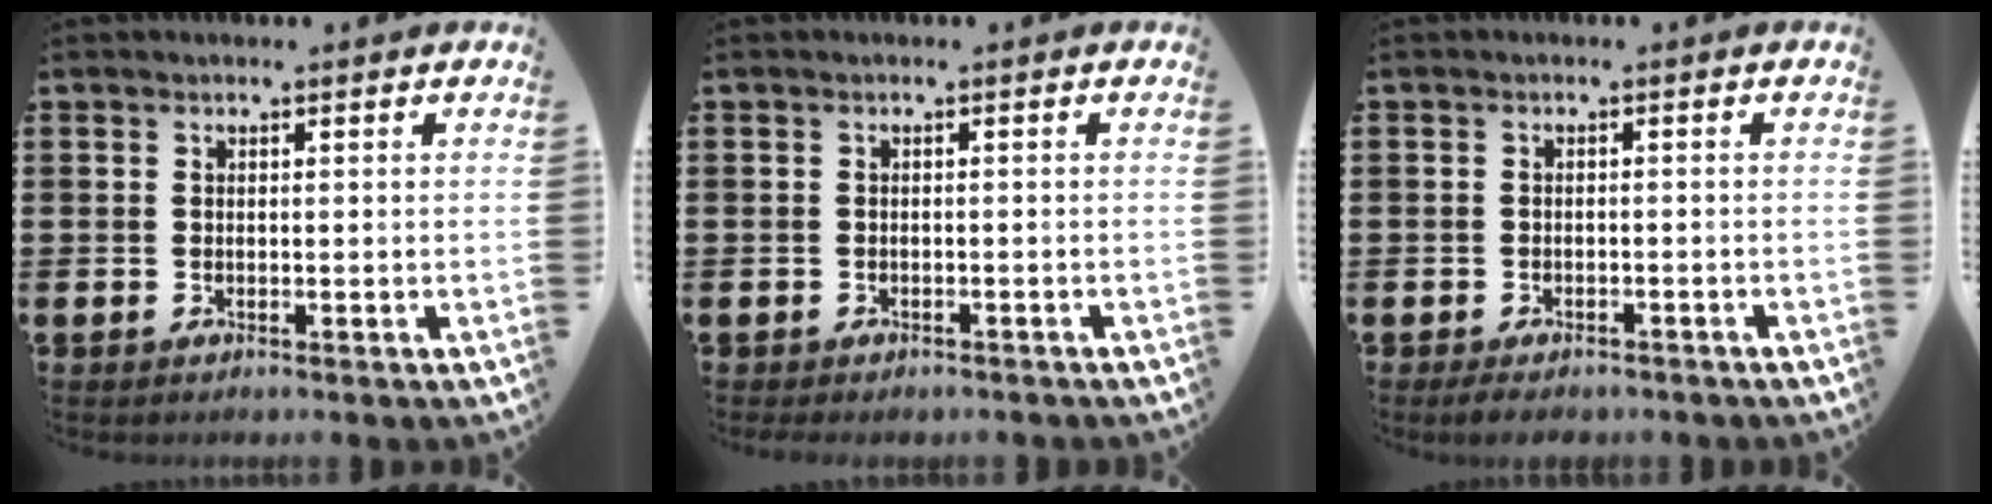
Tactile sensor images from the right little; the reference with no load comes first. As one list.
[{"total": 0.5, "force": [-0.5, 0.2, 0.1], "torque": [-0.004, 0.000, -0.010]}, {"total": 1.4, "force": [-1.2, 0.5, 0.7], "torque": [-0.015, 0.004, -0.024]}]